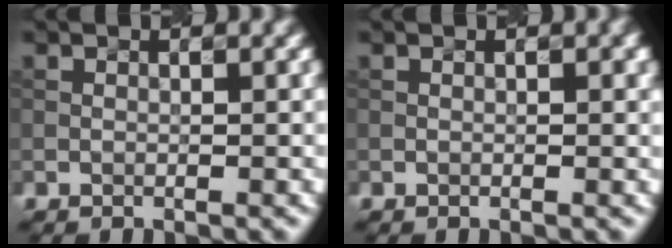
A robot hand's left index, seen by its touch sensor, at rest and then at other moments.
{"total": 0.5, "force": [0.0, 0.1, 0.5], "torque": [-0.004, 0.003, 0.002]}